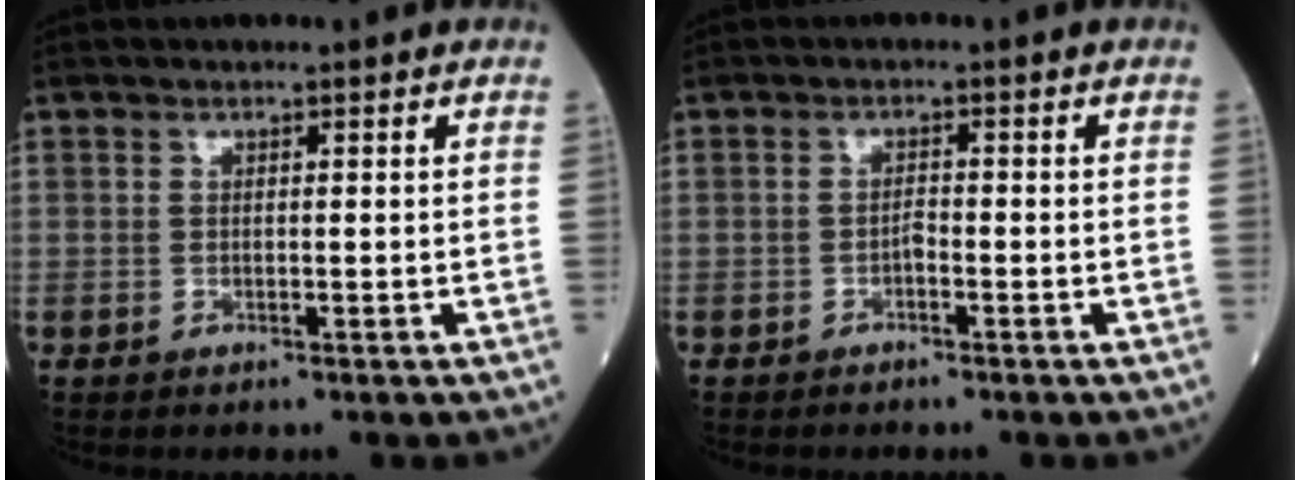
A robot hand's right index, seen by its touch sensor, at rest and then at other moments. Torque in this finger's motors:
{"motor_torque": [0.26, -0.05, -0.01, 0.03]}